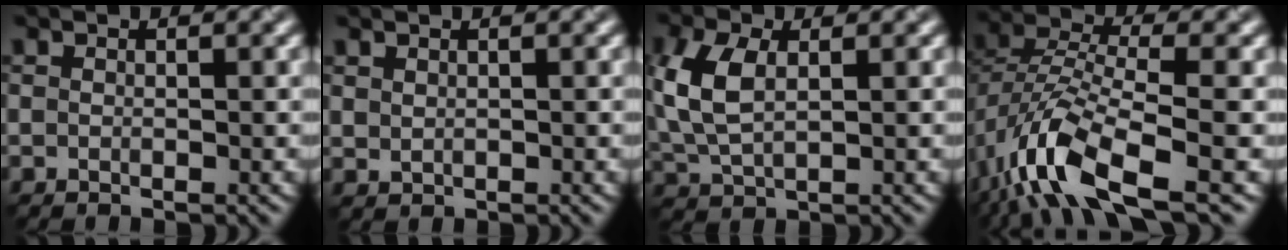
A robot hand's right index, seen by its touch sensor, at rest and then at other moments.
{"total": 0.7, "force": [0.7, 0.2, -0.1], "torque": [-0.002, 0.006, 0.017]}
{"total": 5.2, "force": [0.6, 3.0, 4.2], "torque": [-0.107, 0.013, 0.020]}
{"total": 8.8, "force": [-5.2, 3.1, 6.4], "torque": [-0.132, 0.009, -0.101]}